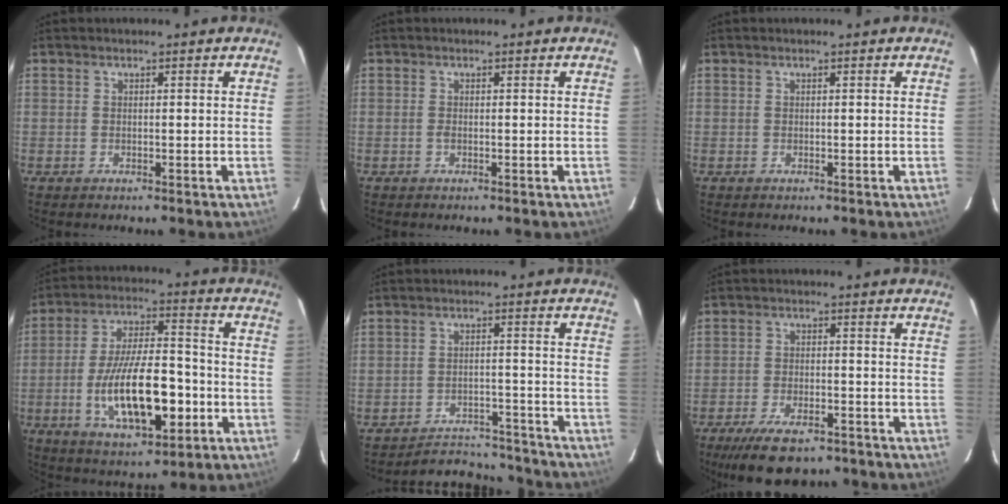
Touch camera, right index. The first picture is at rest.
{"total": 0.5, "force": [-0.2, 0.2, 0.5], "torque": [-0.011, -0.001, -0.004]}
{"total": 0.0}
{"total": 17.8, "force": [-5.1, 6.8, 15.7], "torque": [-0.298, -0.002, -0.074]}
{"total": 11.7, "force": [-11.2, 3.3, 1.4], "torque": [-0.038, 0.030, -0.147]}
{"total": 11.4, "force": [-8.2, 4.6, 6.4], "torque": [-0.141, -0.016, -0.131]}